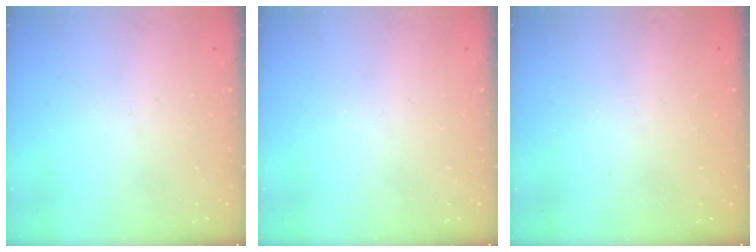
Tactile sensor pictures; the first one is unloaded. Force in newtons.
{"total": 0.0}
{"total": 0.0}